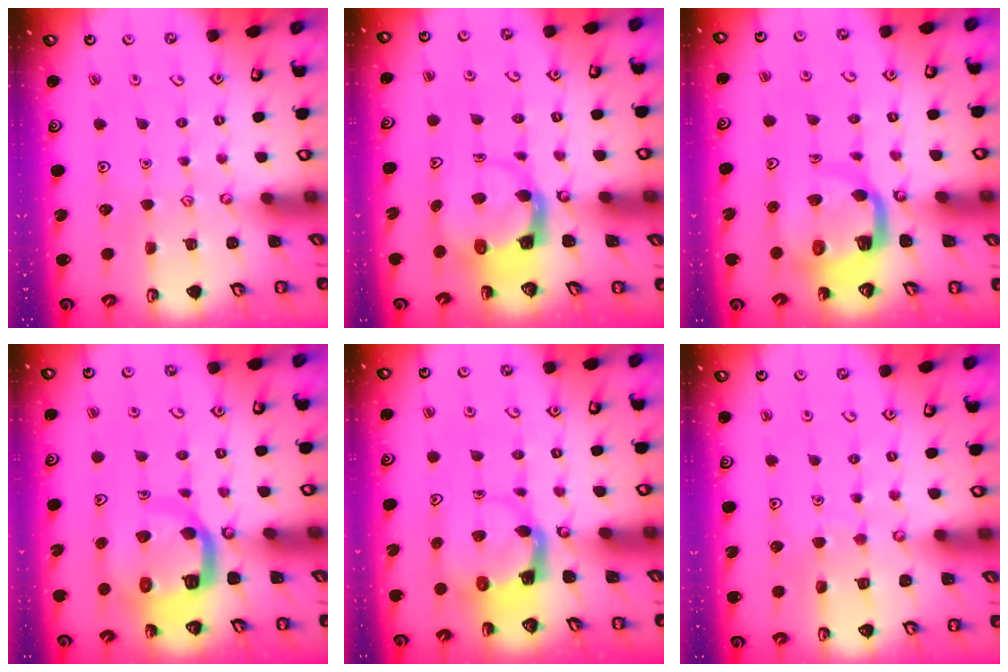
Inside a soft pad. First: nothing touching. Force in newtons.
{"total": 3.7, "press": 3.6, "slide": 0.5}
{"total": 7.6, "press": 7.5, "slide": 1.0}
{"total": 10.6, "press": 10.6, "slide": 1.3}
{"total": 4.0, "press": 3.9, "slide": 0.6}
{"total": 4.4, "press": 4.4, "slide": 0.4}